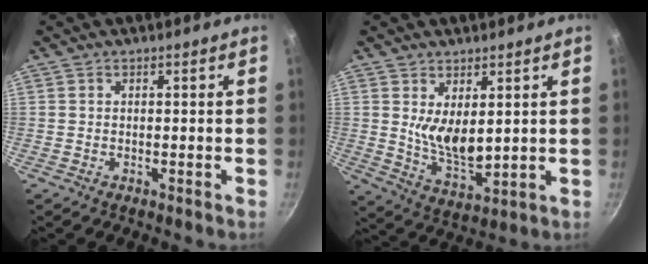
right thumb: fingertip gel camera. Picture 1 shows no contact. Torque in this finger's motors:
{"motor_torque": [0.91, 0.84, 0.12, -0.12, 0.31]}